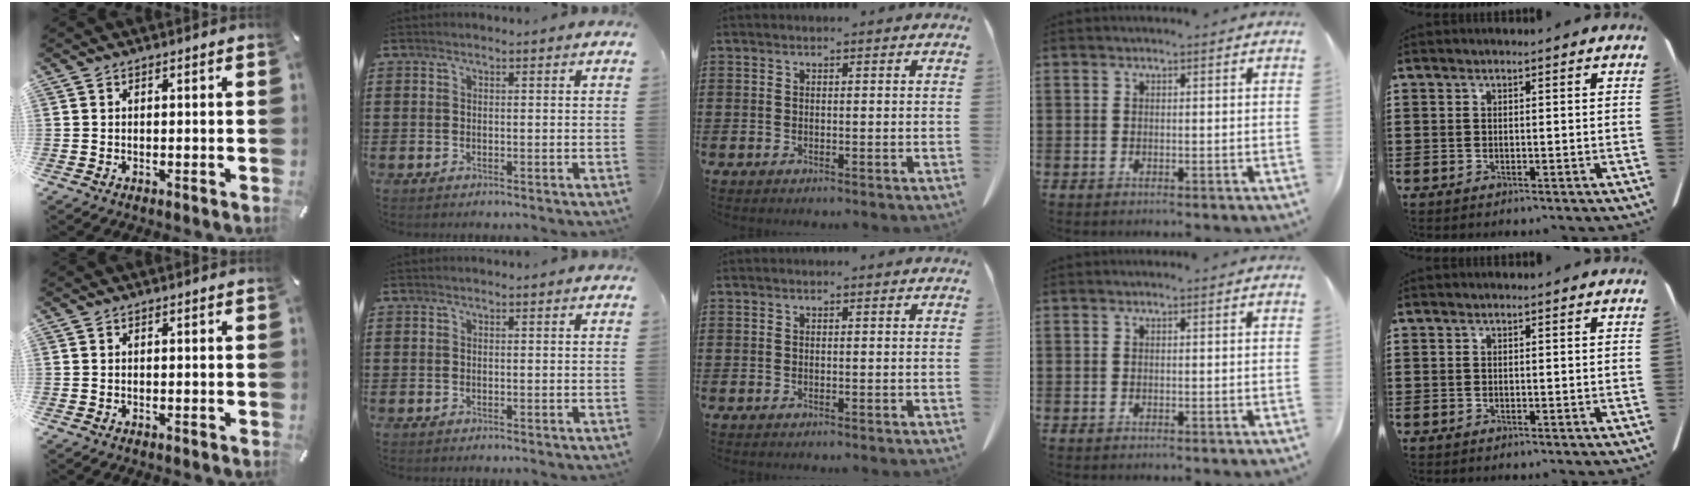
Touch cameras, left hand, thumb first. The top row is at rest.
{}